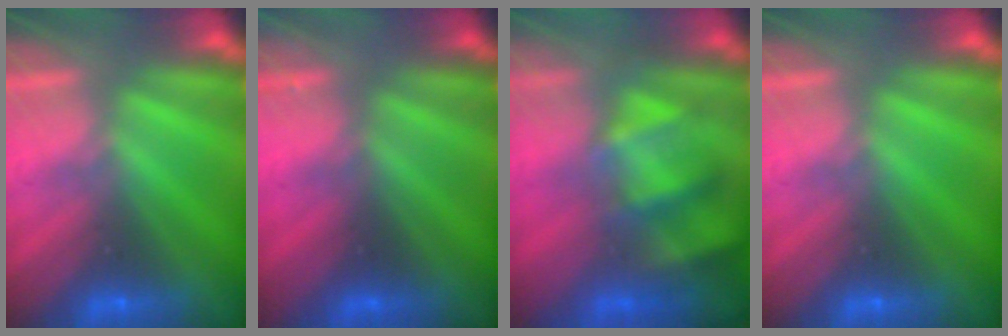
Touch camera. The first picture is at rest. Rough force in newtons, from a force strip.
{"total": 2.2}
{"total": 4.9}
{"total": 0.0}